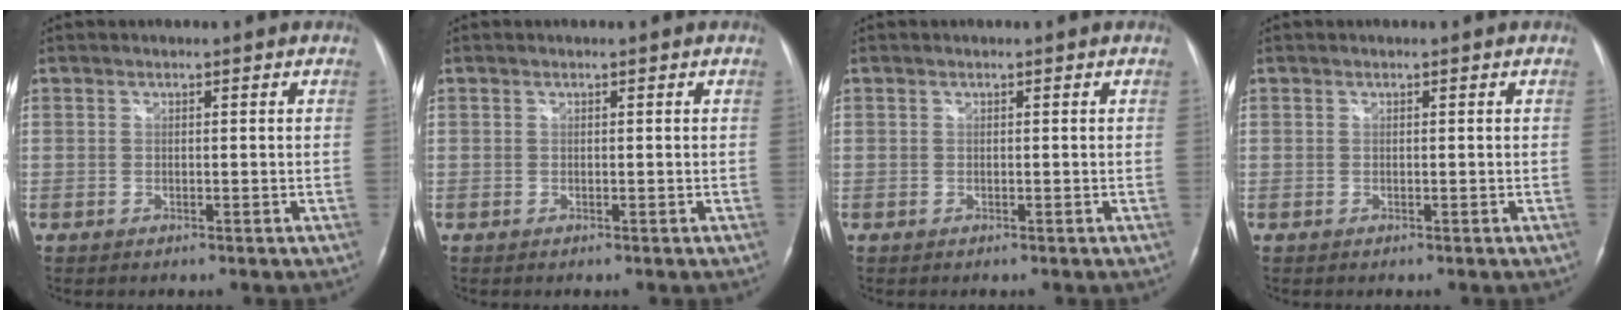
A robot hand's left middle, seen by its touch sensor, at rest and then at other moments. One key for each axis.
{"total": 0.0}
{"total": 0.0}
{"total": 0.0}